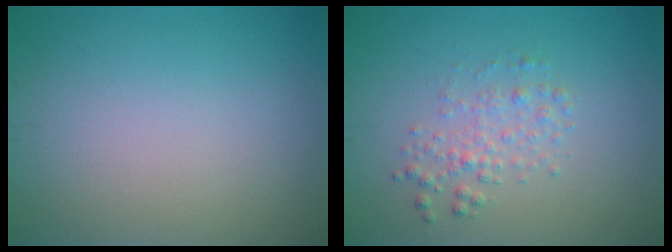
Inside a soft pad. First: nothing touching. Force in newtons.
{"total": 2.0, "press": 2.0, "slide": 0.1}